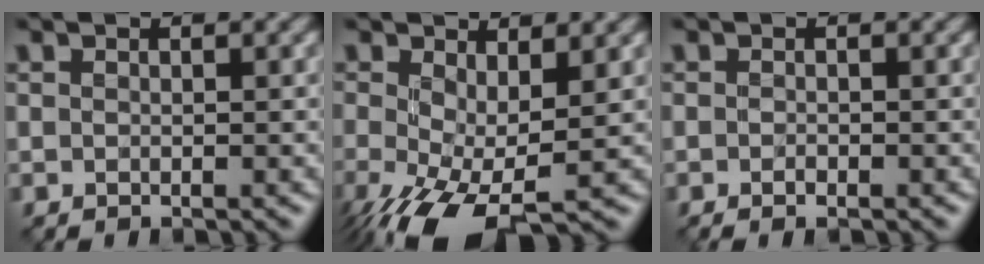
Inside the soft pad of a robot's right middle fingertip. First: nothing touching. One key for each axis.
{"total": 8.4, "fx": -2.2, "fy": 4.1, "fz": 6.9, "tx": -0.161, "ty": -0.027, "tz": -0.030}
{"total": 1.1, "fx": -0.6, "fy": 0.3, "fz": 0.8, "tx": -0.016, "ty": -0.002, "tz": -0.011}